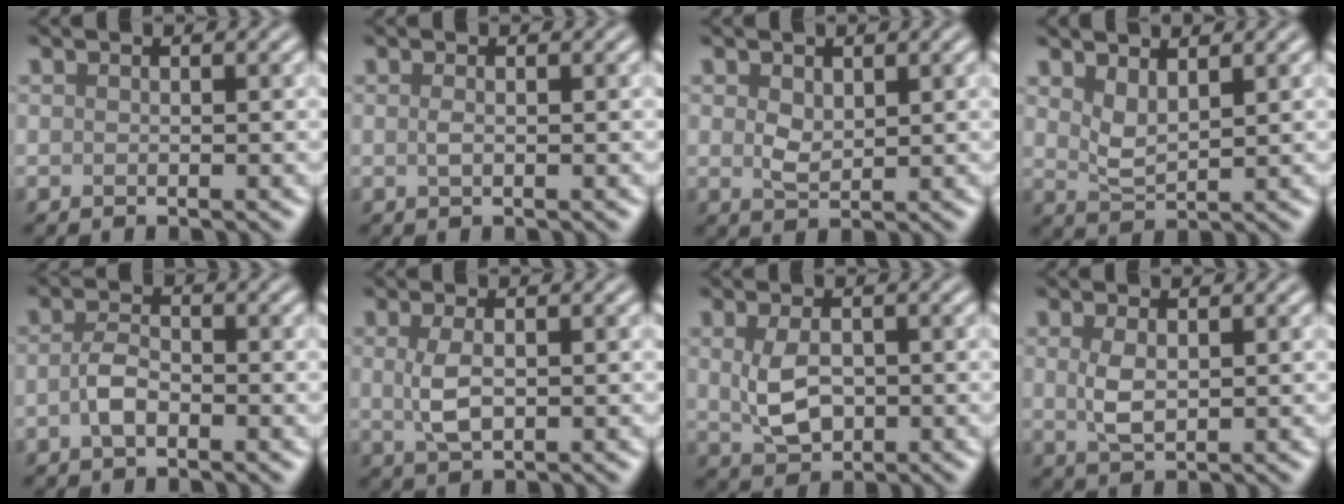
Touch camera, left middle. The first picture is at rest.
{"total": 0.9, "force": [0.0, 0.3, 0.8], "torque": [-0.020, -0.001, 0.000]}
{"total": 2.1, "force": [0.6, 1.4, 1.5], "torque": [-0.032, -0.002, 0.013]}
{"total": 2.3, "force": [1.4, 1.0, 1.6], "torque": [-0.040, -0.007, 0.033]}
{"total": 2.5, "force": [-0.9, 1.3, 1.9], "torque": [-0.040, 0.003, -0.023]}
{"total": 2.9, "force": [0.2, 1.3, 2.5], "torque": [-0.062, -0.002, 0.004]}
{"total": 3.9, "force": [0.0, 2.6, 3.0], "torque": [-0.068, -0.004, 0.006]}
{"total": 2.7, "force": [0.4, 1.4, 2.2], "torque": [-0.055, -0.003, 0.012]}